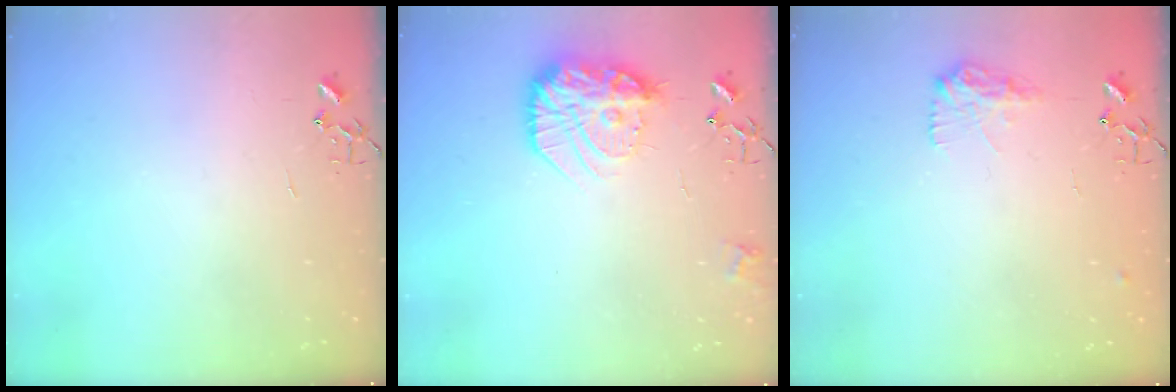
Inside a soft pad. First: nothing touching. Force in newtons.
{"total": 16.2, "press": 16.2, "slide": 0.6}
{"total": 10.2, "press": 10.2, "slide": 0.3}